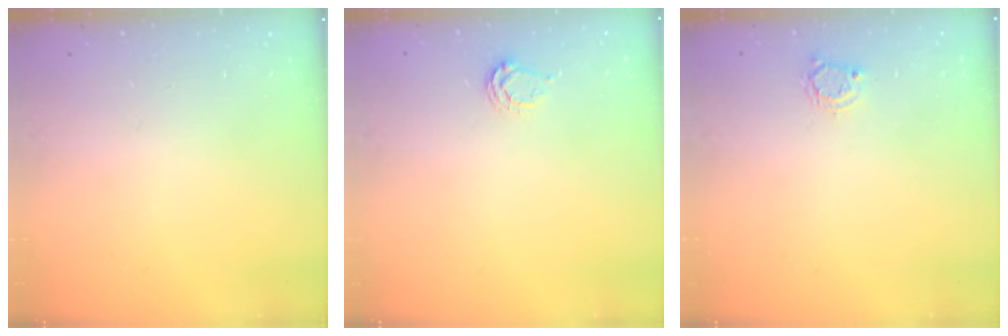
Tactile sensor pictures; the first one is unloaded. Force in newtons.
{"total": 3.9, "press": 3.8, "slide": 0.8}
{"total": 3.7, "press": 3.6, "slide": 0.4}